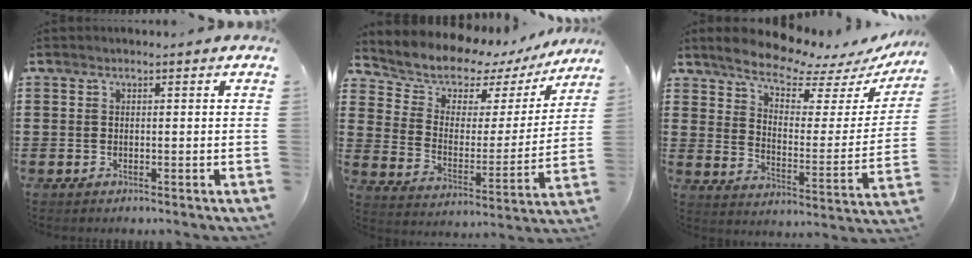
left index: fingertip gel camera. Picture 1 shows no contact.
{"total": 6.4, "force": [5.7, 2.7, 0.4], "torque": [-0.046, -0.050, 0.095]}
{"total": 8.4, "force": [7.5, 1.9, 3.2], "torque": [-0.084, -0.049, 0.132]}